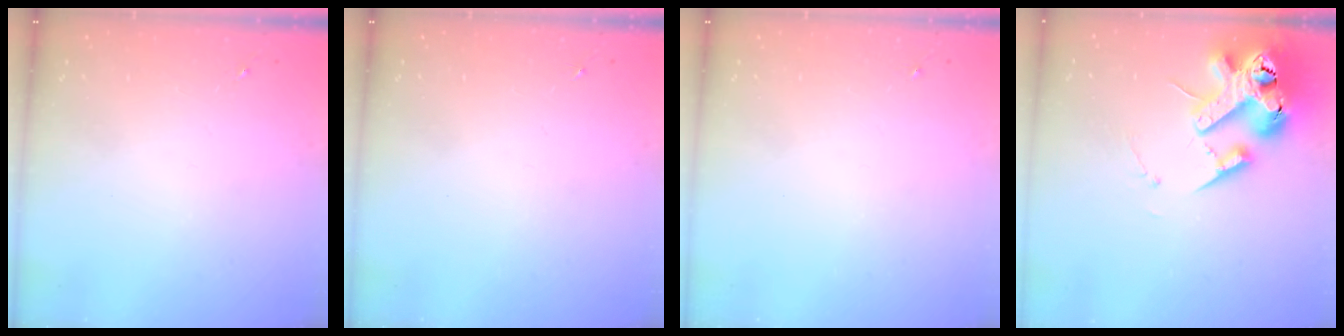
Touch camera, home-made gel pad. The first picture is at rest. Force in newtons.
{"total": 0.0}
{"total": 0.0}
{"total": 18.8, "press": 18.6, "slide": 2.9}